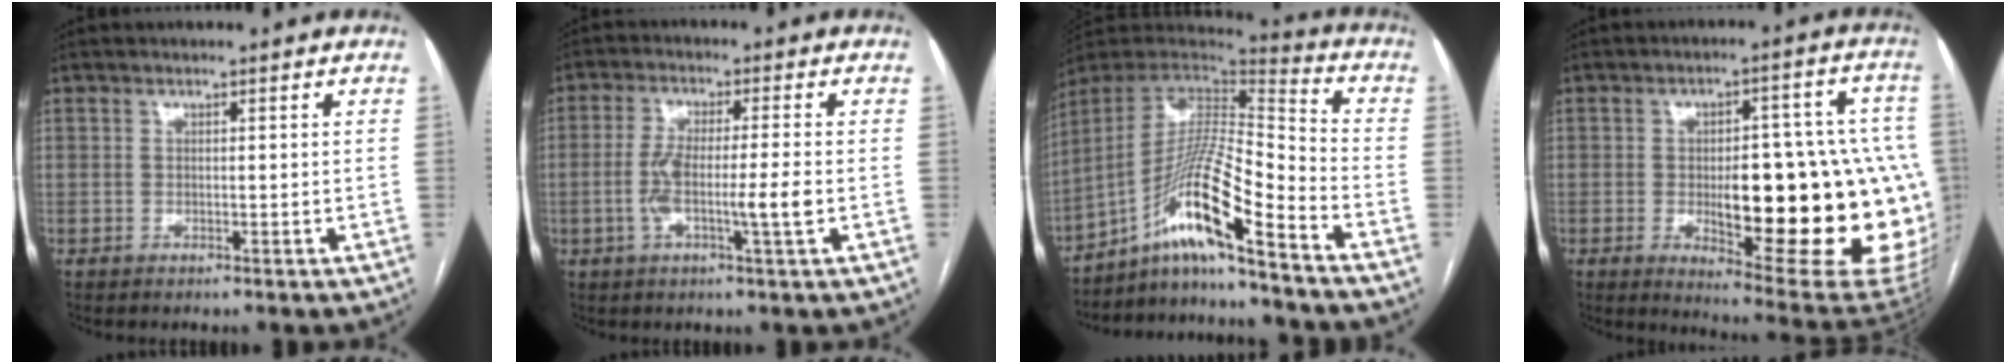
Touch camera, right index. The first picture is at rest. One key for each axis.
{"total": 7.2, "fx": -1.5, "fy": 0.3, "fz": 7.0, "tx": -0.135, "ty": 0.002, "tz": -0.028}
{"total": 14.8, "fx": -9.6, "fy": -0.2, "fz": 11.2, "tx": -0.208, "ty": 0.012, "tz": -0.172}
{"total": 24.7, "fx": -2.8, "fy": 7.1, "fz": 23.5, "tx": -0.210, "ty": 0.019, "tz": -0.009}